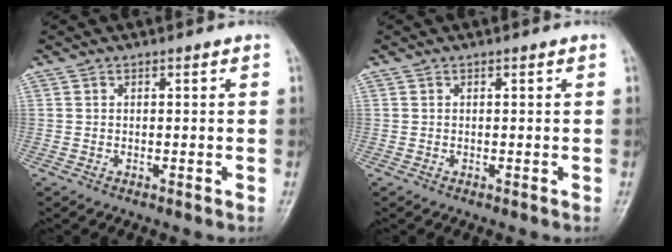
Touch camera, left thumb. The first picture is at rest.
{"total": 0.0}